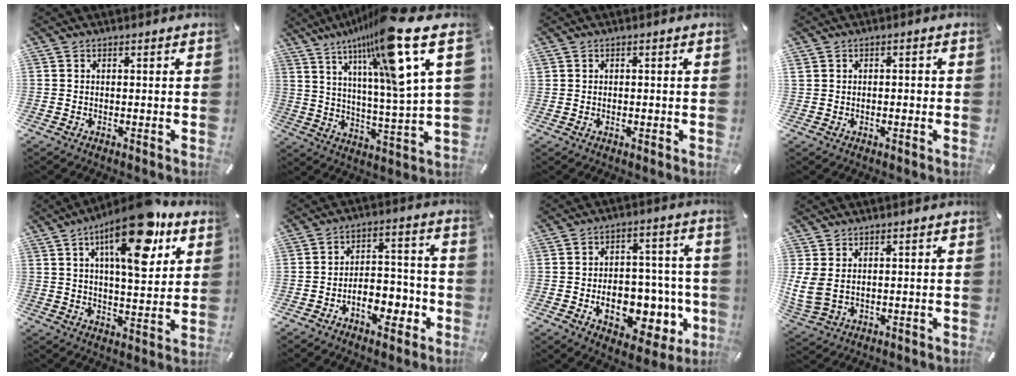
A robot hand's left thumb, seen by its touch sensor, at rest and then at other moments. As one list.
[{"total": 21.6, "force": [13.9, 1.8, 16.5], "torque": [-0.268, -0.091, 0.205]}, {"total": 0.6, "force": [-0.1, 0.5, 0.3], "torque": [-0.006, 0.000, -0.001]}, {"total": 1.3, "force": [-0.2, 1.0, 0.8], "torque": [-0.015, 0.005, -0.005]}, {"total": 18.9, "force": [9.7, 7.1, 14.6], "torque": [-0.227, -0.040, 0.147]}, {"total": 9.0, "force": [-4.5, 5.9, 5.1], "torque": [-0.059, 0.027, -0.075]}, {"total": 14.6, "force": [-3.9, 9.4, 10.5], "torque": [-0.152, 0.010, -0.055]}, {"total": 5.5, "force": [1.9, 3.2, 4.0], "torque": [-0.102, -0.010, 0.035]}]